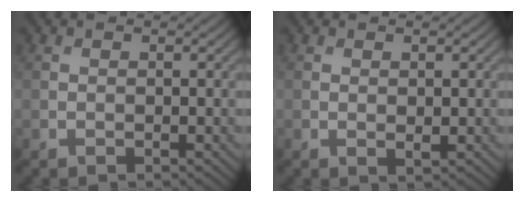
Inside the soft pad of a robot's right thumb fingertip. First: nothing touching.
{"total": 0.9, "force": [0.2, 0.3, 0.8], "torque": [-0.013, -0.005, 0.005]}